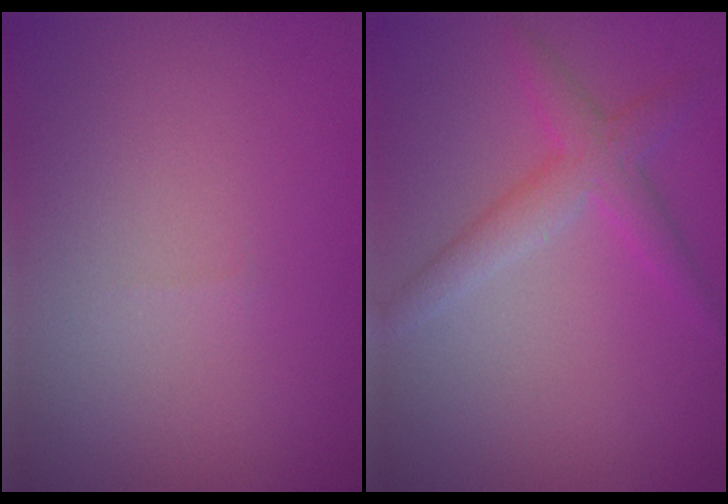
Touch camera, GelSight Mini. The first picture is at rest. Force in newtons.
{"total": 3.0, "press": 3.0, "slide": 0.1}